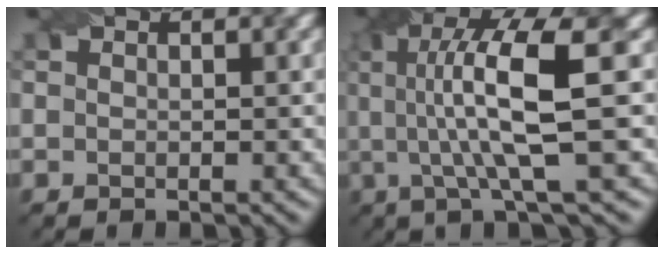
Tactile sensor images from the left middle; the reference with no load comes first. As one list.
[{"total": 9.8, "force": [1.0, 2.2, 9.5], "torque": [-0.149, 0.010, 0.016]}]